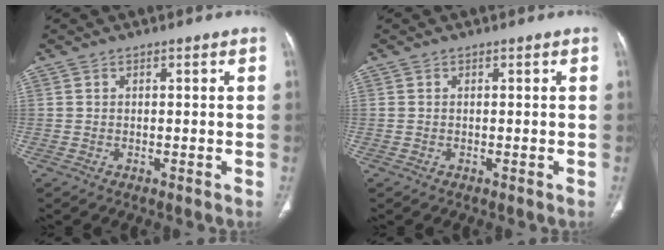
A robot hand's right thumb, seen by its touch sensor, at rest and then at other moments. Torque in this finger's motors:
{"motor_torque": [0.34, 0.17, -0.24, 0.07, 0.03]}